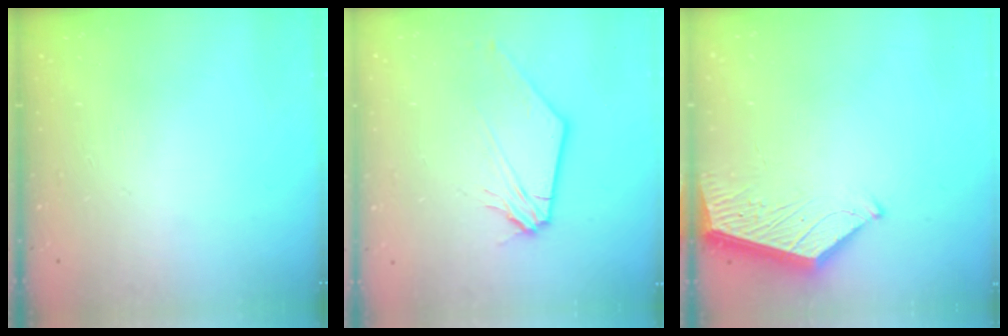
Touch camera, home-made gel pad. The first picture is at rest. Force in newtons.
{"total": 5.7, "press": 5.6, "slide": 0.9}
{"total": 3.9, "press": 3.9, "slide": 0.4}